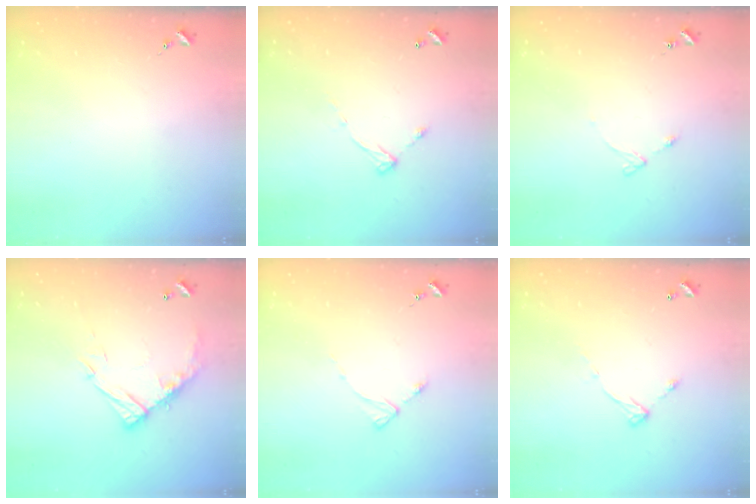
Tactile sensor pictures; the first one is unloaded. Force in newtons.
{"total": 6.9, "press": 6.9, "slide": 0.5}
{"total": 4.3, "press": 4.2, "slide": 0.5}
{"total": 13.3, "press": 13.2, "slide": 1.2}
{"total": 2.7, "press": 2.7, "slide": 0.3}
{"total": 6.9, "press": 6.9, "slide": 0.5}